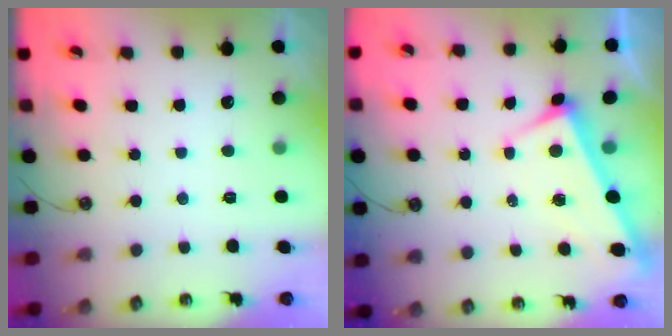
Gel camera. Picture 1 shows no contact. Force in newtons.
{"total": 3.8, "press": 3.8, "slide": 0.1}